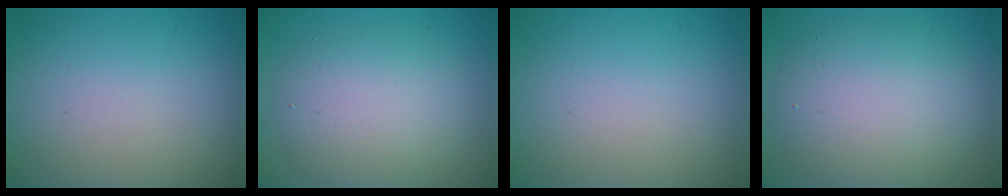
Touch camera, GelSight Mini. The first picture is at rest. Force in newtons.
{"total": 5.6, "press": 5.6, "slide": 0.2}
{"total": 0.0}
{"total": 7.3, "press": 7.3, "slide": 0.2}